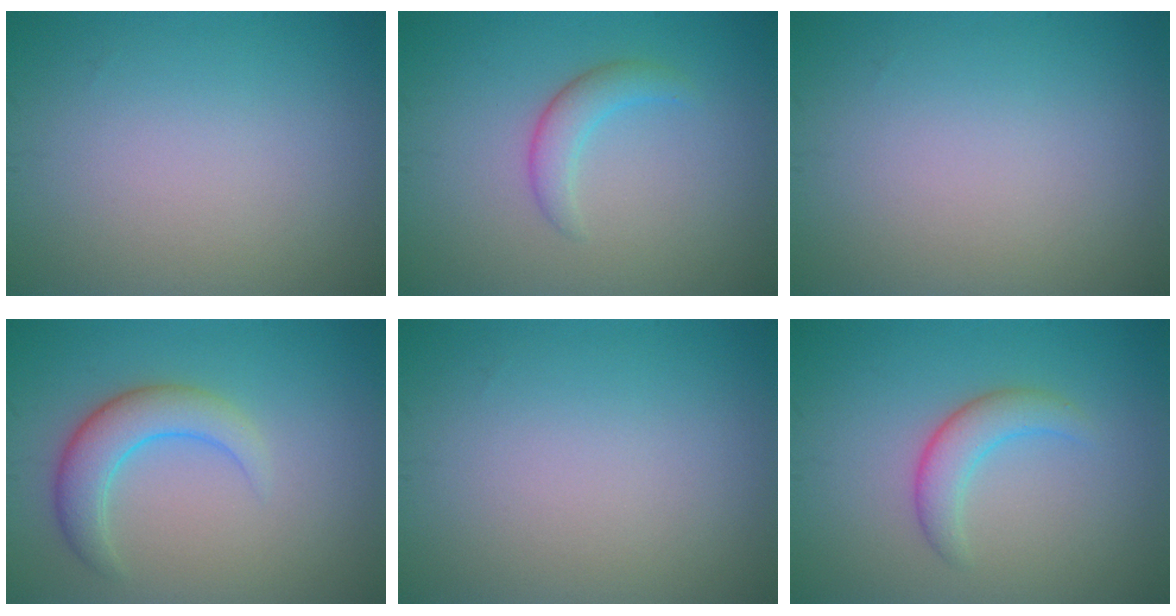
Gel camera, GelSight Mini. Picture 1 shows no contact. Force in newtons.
{"total": 2.2, "press": 2.2, "slide": 0.2}
{"total": 0.0}
{"total": 4.0, "press": 4.0, "slide": 0.1}
{"total": 0.0}
{"total": 2.8, "press": 2.8, "slide": 0.2}